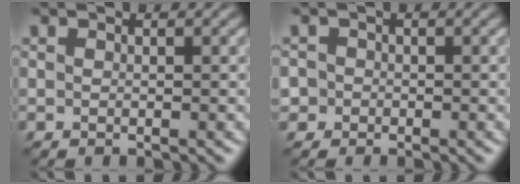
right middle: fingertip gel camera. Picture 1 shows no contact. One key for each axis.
{"total": 1.5, "fx": -0.4, "fy": 1.4, "fz": 0.1, "tx": 0.014, "ty": 0.006, "tz": -0.016}